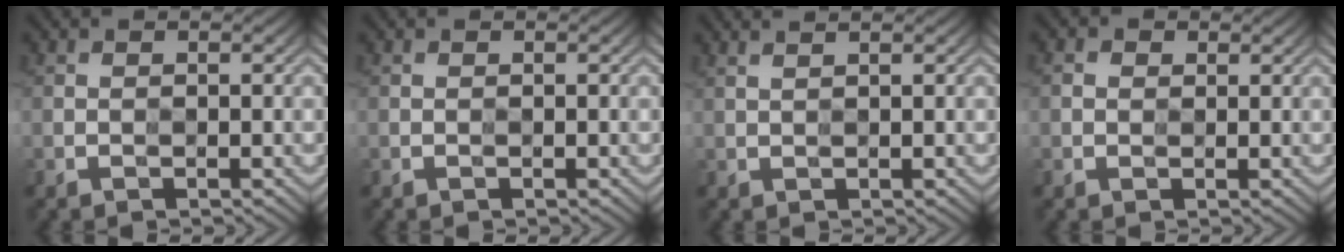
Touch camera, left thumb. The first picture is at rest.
{"total": 0.0}
{"total": 1.9, "force": [1.4, 0.5, 1.2], "torque": [-0.017, 0.004, 0.012]}
{"total": 1.4, "force": [0.4, 1.2, 0.7], "torque": [-0.017, 0.002, 0.004]}